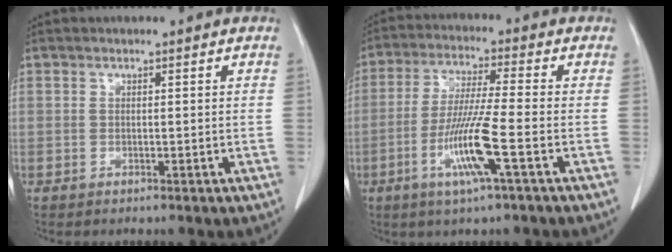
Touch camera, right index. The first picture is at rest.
{"total": 10.0, "force": [-3.6, -0.5, 9.3], "torque": [-0.186, -0.014, -0.072]}